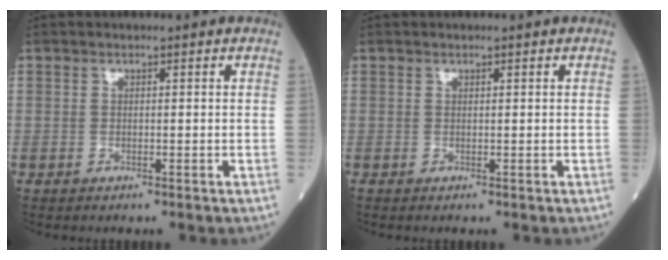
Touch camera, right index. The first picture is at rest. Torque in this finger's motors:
{"motor_torque": [-0.02, -0.13, 0.05, 0.02]}